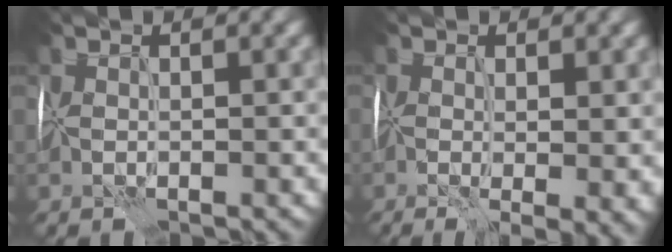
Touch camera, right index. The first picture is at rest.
{"total": 5.0, "force": [-0.5, 2.0, 4.5], "torque": [-0.064, -0.017, -0.002]}